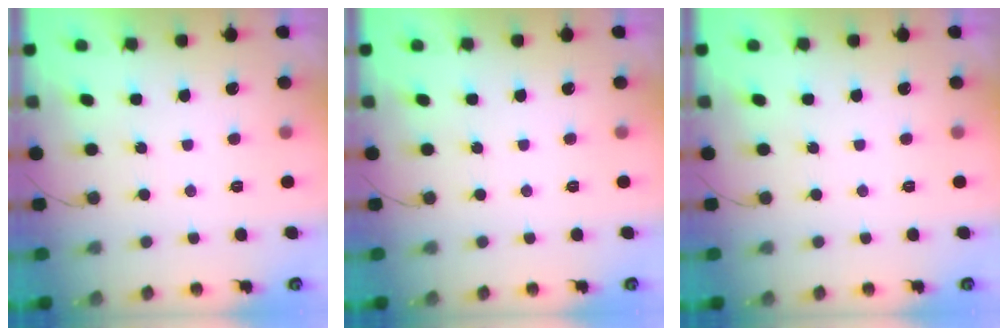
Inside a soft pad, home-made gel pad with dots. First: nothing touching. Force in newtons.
{"total": 0.0}
{"total": 0.0}